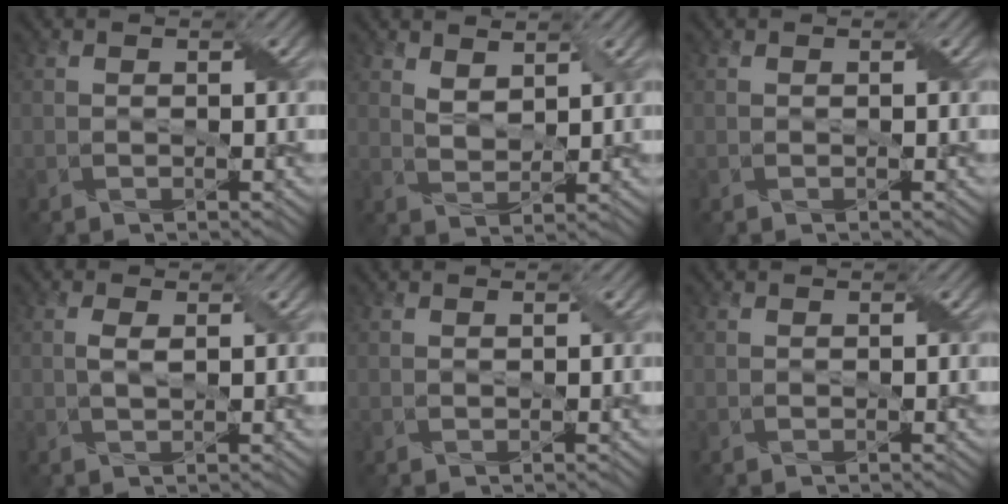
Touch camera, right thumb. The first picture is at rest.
{"total": 2.6, "force": [1.8, 1.1, 1.4], "torque": [-0.036, -0.005, 0.041]}
{"total": 0.0}
{"total": 1.7, "force": [0.3, 0.6, 1.5], "torque": [-0.038, 0.003, 0.007]}
{"total": 0.0}
{"total": 0.0}